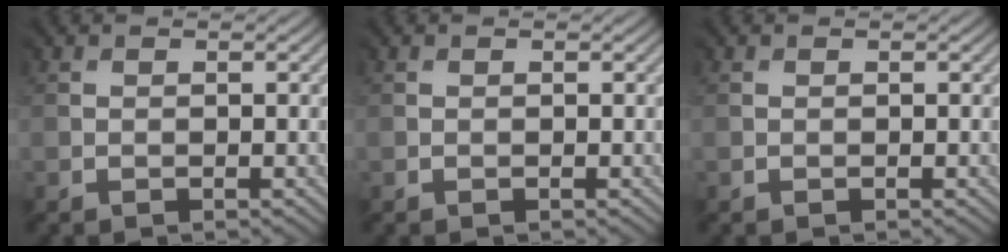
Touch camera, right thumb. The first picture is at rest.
{"total": 0.0}
{"total": 0.0}